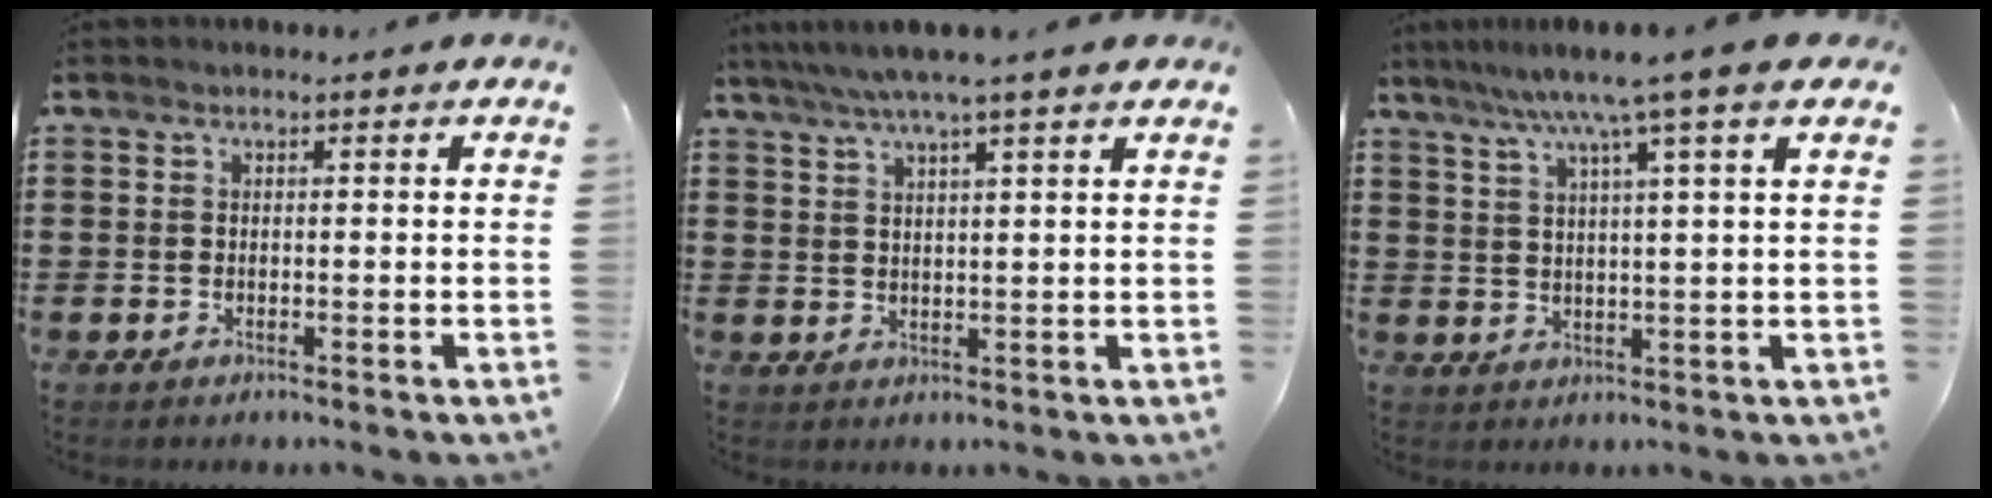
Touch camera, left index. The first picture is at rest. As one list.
[{"total": 4.3, "force": [3.3, -0.3, 2.7], "torque": [-0.062, -0.009, 0.056]}, {"total": 7.6, "force": [5.0, -0.2, 5.7], "torque": [-0.125, -0.012, 0.081]}]